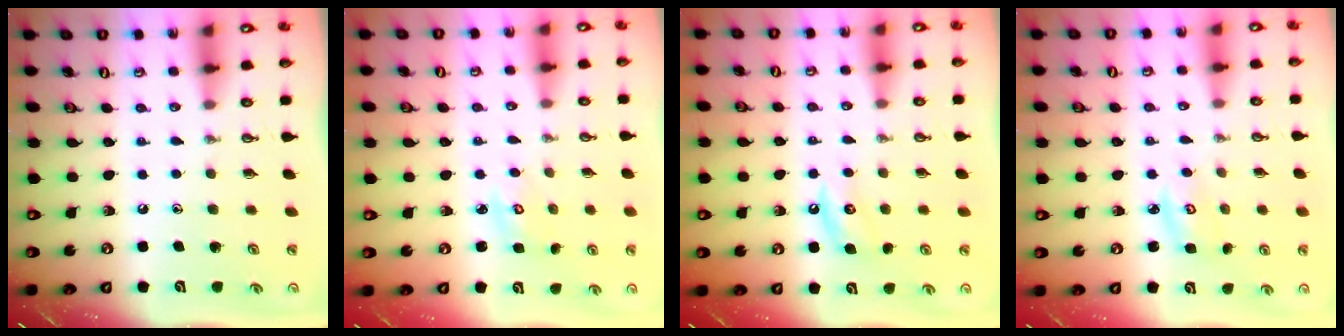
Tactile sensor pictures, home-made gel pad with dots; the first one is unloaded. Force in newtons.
{"total": 2.6, "press": 2.6, "slide": 0.2}
{"total": 4.8, "press": 4.7, "slide": 0.9}
{"total": 4.7, "press": 4.7, "slide": 0.5}